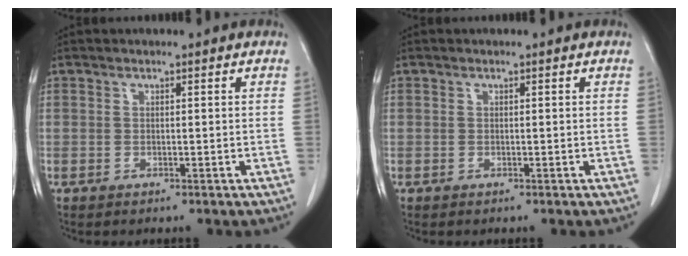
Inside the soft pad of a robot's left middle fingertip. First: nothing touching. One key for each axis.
{"total": 0.0}